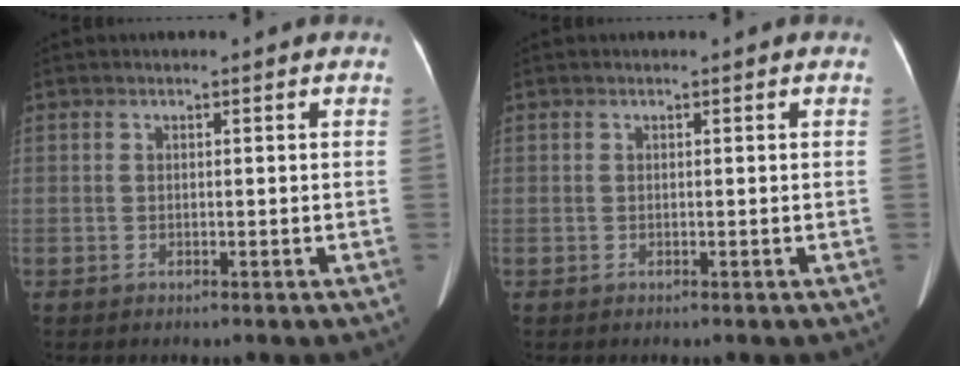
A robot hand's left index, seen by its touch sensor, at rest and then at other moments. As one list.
[{"total": 0.0}]